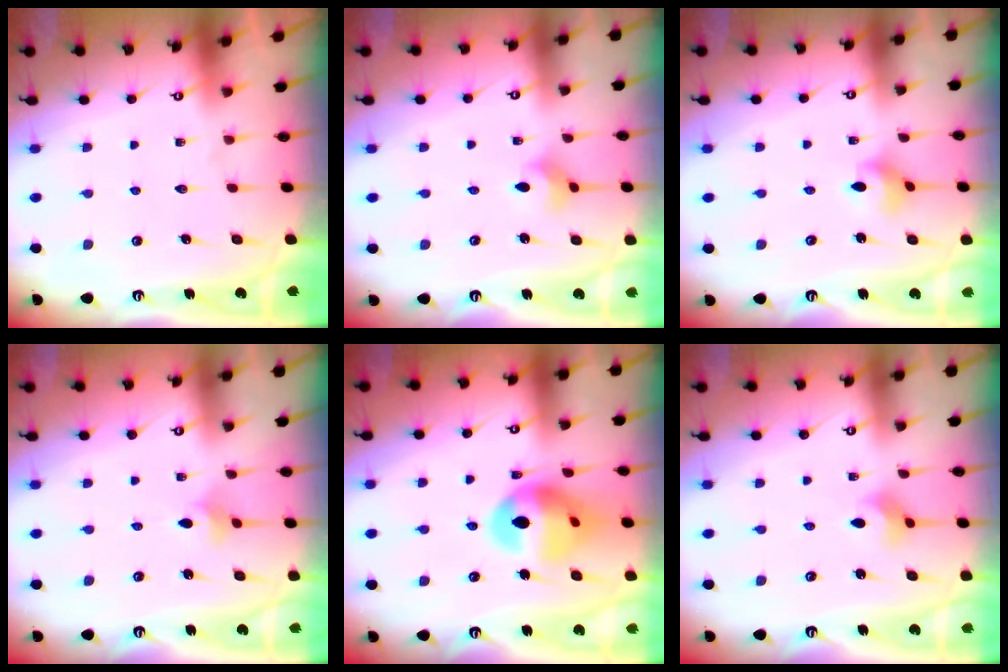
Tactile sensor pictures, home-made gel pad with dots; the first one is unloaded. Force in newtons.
{"total": 3.8, "press": 3.8, "slide": 0.3}
{"total": 3.3, "press": 3.3, "slide": 0.5}
{"total": 2.8, "press": 2.8, "slide": 0.5}
{"total": 14.9, "press": 14.8, "slide": 1.5}
{"total": 2.9, "press": 2.9, "slide": 0.4}